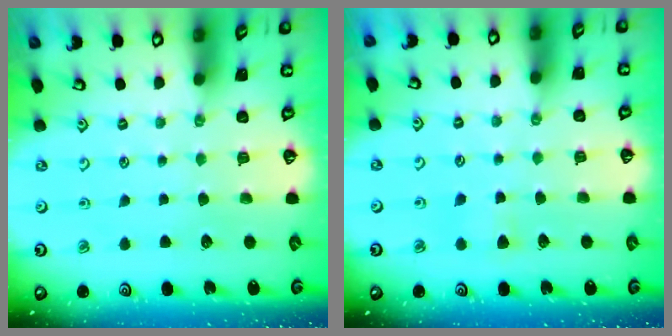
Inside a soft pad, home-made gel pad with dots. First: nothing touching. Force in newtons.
{"total": 4.1, "press": 4.1, "slide": 0.6}